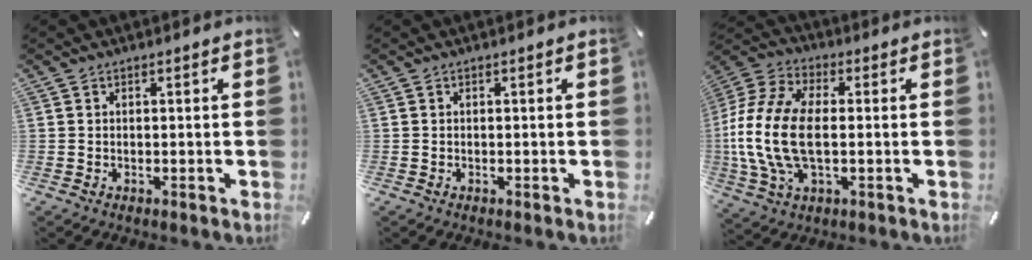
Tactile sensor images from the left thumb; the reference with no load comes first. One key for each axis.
{"total": 0.0}
{"total": 16.8, "fx": -1.1, "fy": 9.6, "fz": 13.8, "tx": -0.306, "ty": -0.006, "tz": -0.022}